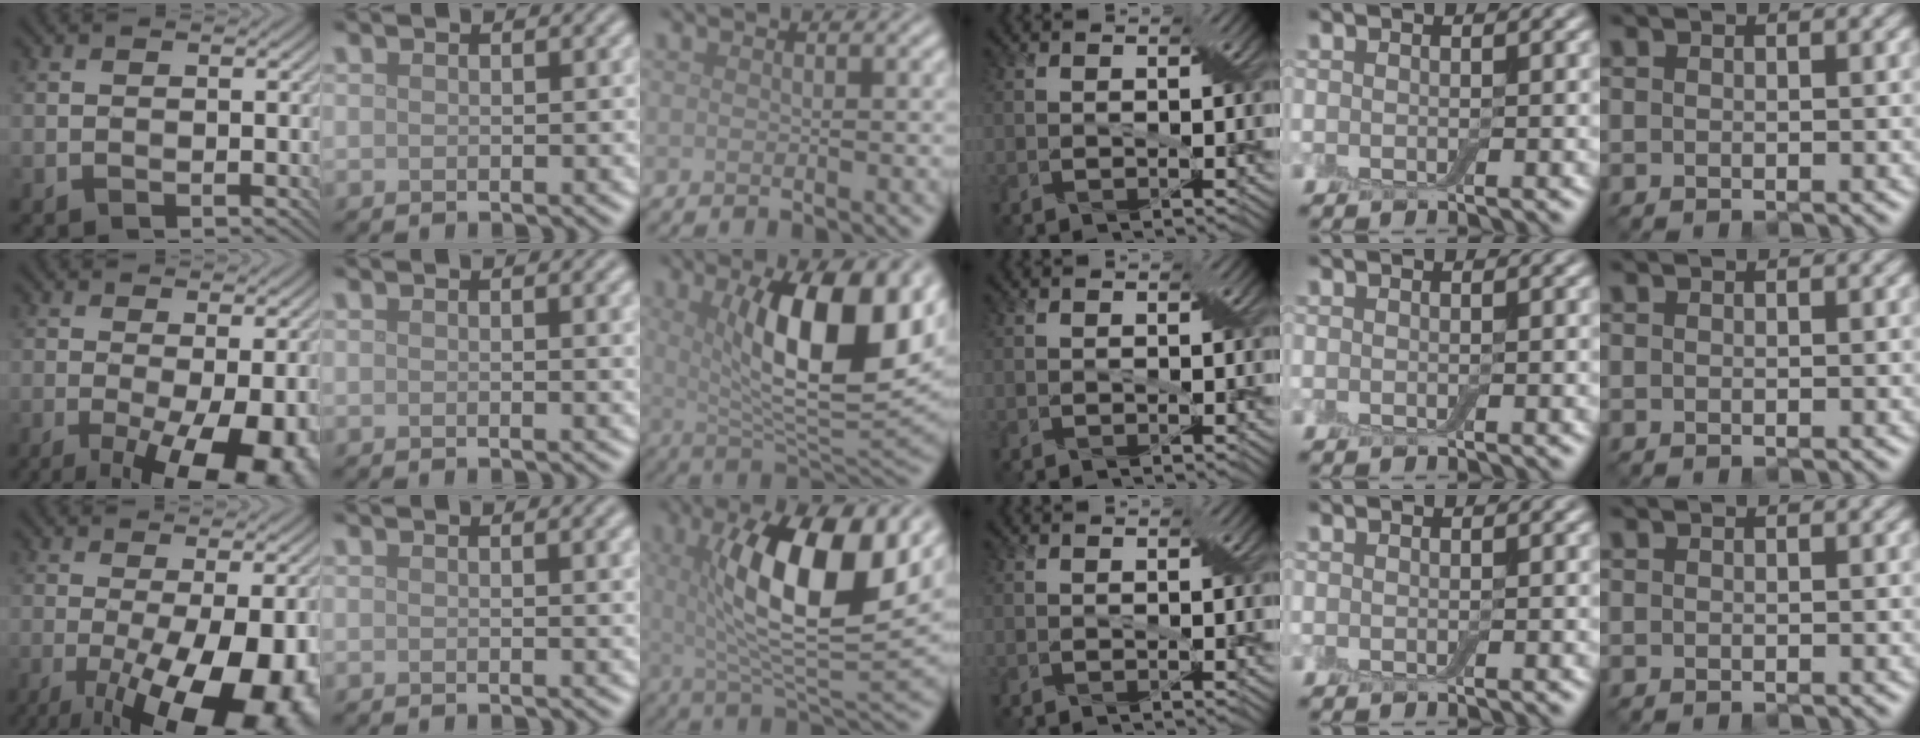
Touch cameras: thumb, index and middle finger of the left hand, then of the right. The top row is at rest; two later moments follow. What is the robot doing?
{"motion": "pour", "object": "bottle"}